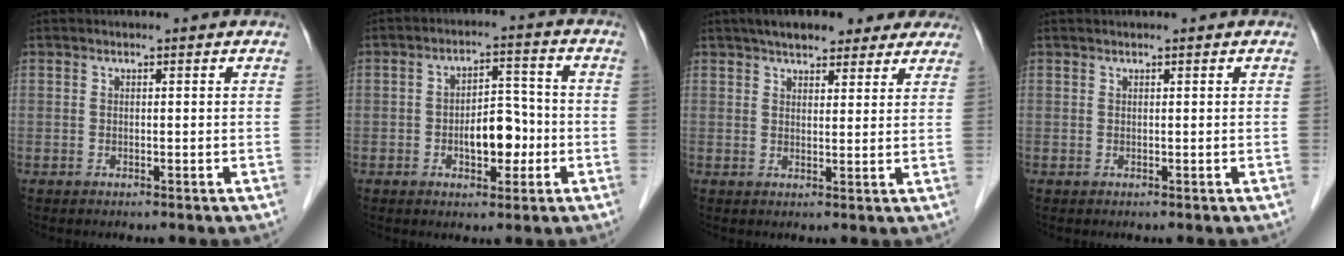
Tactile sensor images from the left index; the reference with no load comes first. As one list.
[{"total": 6.4, "force": [-1.8, 3.2, 5.2], "torque": [-0.086, 0.016, -0.024]}, {"total": 11.0, "force": [8.8, 3.9, 5.3], "torque": [-0.057, 0.031, 0.116]}, {"total": 0.6, "force": [0.5, -0.1, 0.2], "torque": [-0.007, 0.008, 0.013]}]